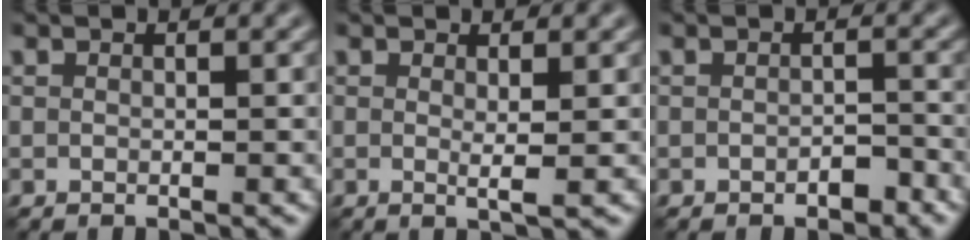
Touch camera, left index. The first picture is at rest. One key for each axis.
{"total": 1.4, "fx": 0.3, "fy": 0.1, "fz": 1.4, "tx": -0.023, "ty": -0.005, "tz": 0.002}
{"total": 1.4, "fx": -0.8, "fy": 0.7, "fz": 0.9, "tx": -0.015, "ty": 0.001, "tz": -0.014}